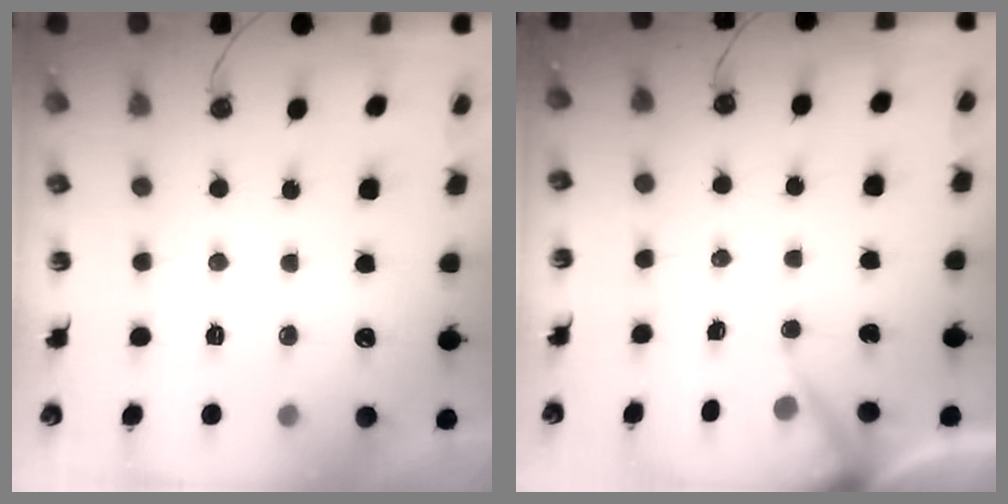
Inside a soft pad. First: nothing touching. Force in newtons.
{"total": 4.1, "press": 4.1, "slide": 0.4}